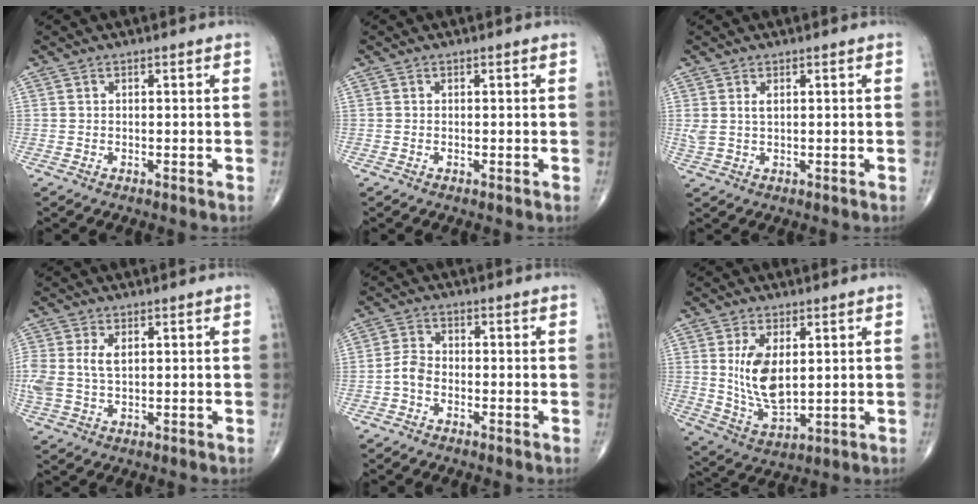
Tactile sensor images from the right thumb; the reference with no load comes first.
{"total": 0.0}
{"total": 2.6, "force": [0.9, 1.3, 2.1], "torque": [-0.051, 0.007, 0.025]}
{"total": 6.4, "force": [1.2, 3.8, 5.0], "torque": [-0.123, 0.006, 0.030]}
{"total": 3.3, "force": [-1.4, 2.2, 2.1], "torque": [-0.038, 0.015, -0.034]}
{"total": 10.8, "force": [2.0, 5.6, 9.0], "torque": [-0.159, -0.023, 0.051]}